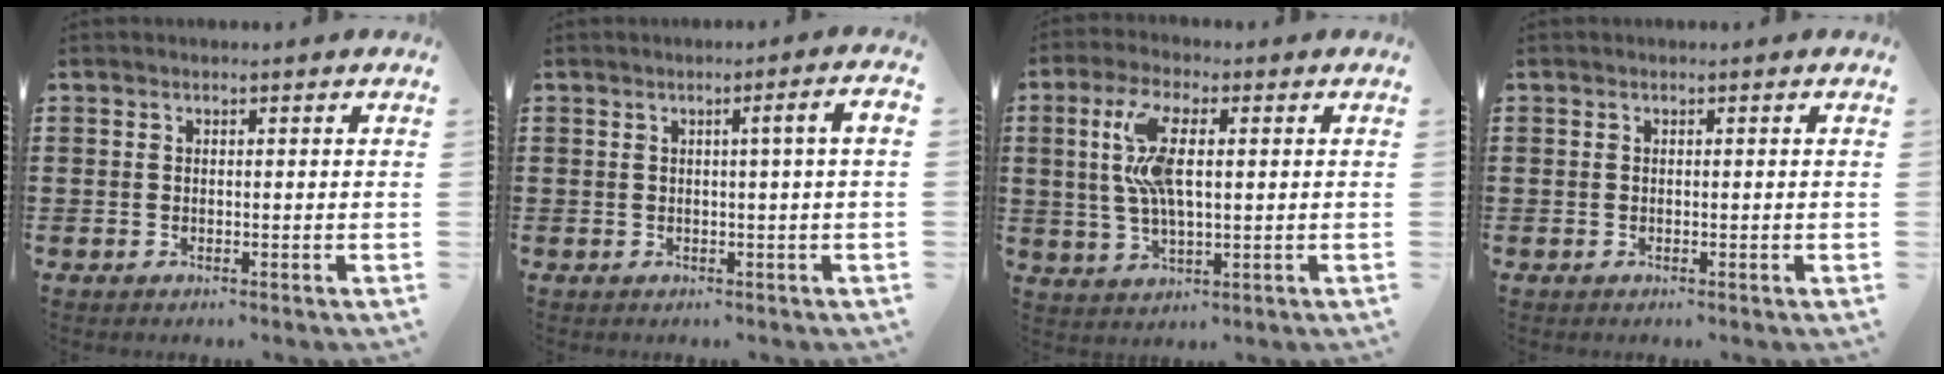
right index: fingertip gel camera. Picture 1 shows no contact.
{"total": 2.8, "force": [0.3, -0.5, 2.7], "torque": [-0.047, -0.005, 0.001]}
{"total": 9.0, "force": [1.5, 3.2, 8.3], "torque": [-0.191, 0.001, 0.016]}
{"total": 0.0}